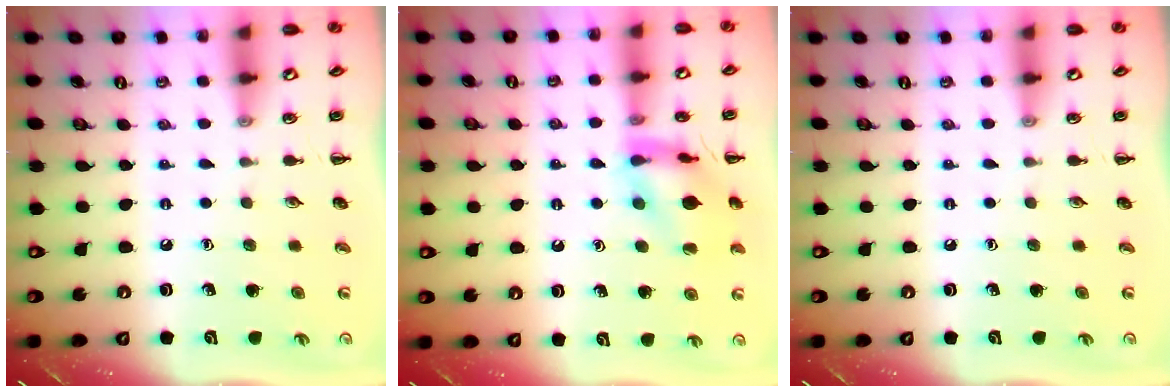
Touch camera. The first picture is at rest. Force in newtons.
{"total": 13.2, "press": 13.1, "slide": 1.0}
{"total": 0.0}